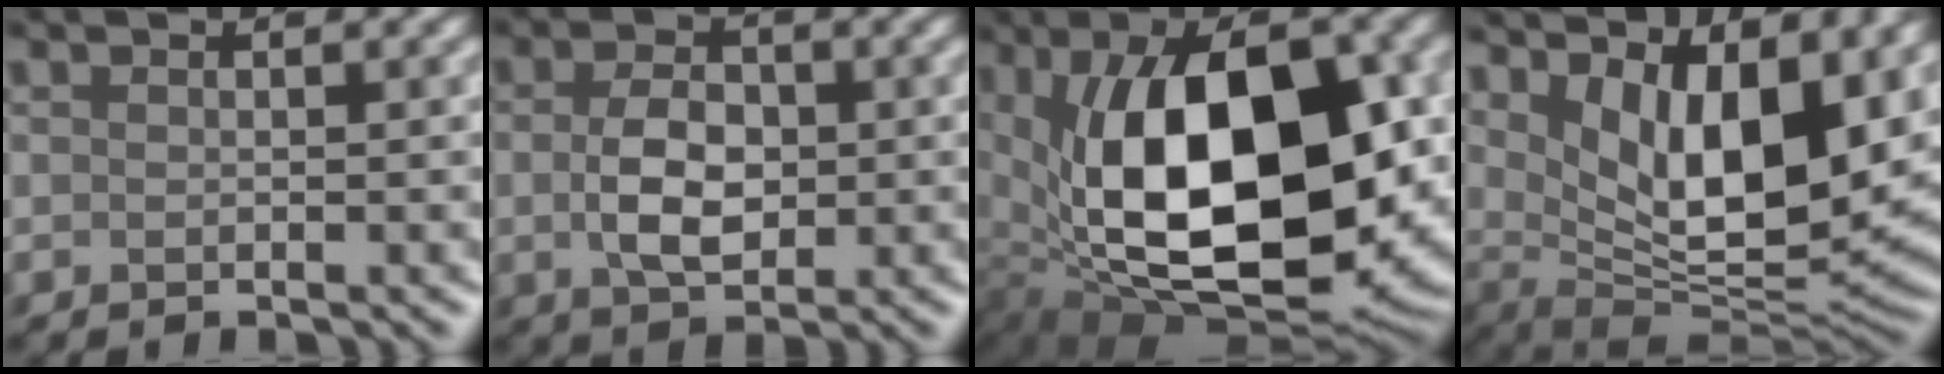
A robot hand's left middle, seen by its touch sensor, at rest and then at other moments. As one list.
[{"total": 3.5, "force": [0.0, 2.2, 2.7], "torque": [-0.063, 0.000, 0.004]}, {"total": 14.8, "force": [1.2, 8.4, 12.1], "torque": [-0.212, -0.018, 0.043]}, {"total": 10.3, "force": [3.2, 4.4, 8.7], "torque": [-0.137, -0.024, 0.065]}]